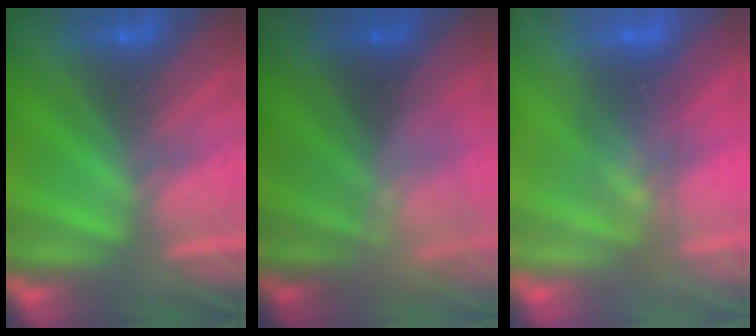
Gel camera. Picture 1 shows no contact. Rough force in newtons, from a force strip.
{"total": 2.3}
{"total": 2.7}